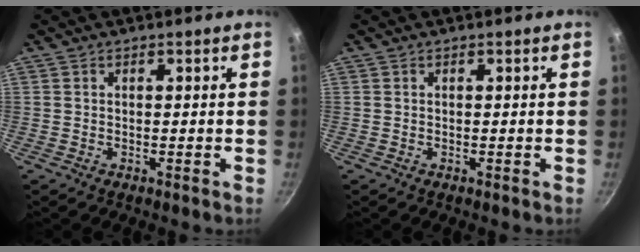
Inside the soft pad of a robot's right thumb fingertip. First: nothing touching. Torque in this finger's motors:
{"motor_torque": [0.36, 0.43, -0.27, -0.49, 0.00]}